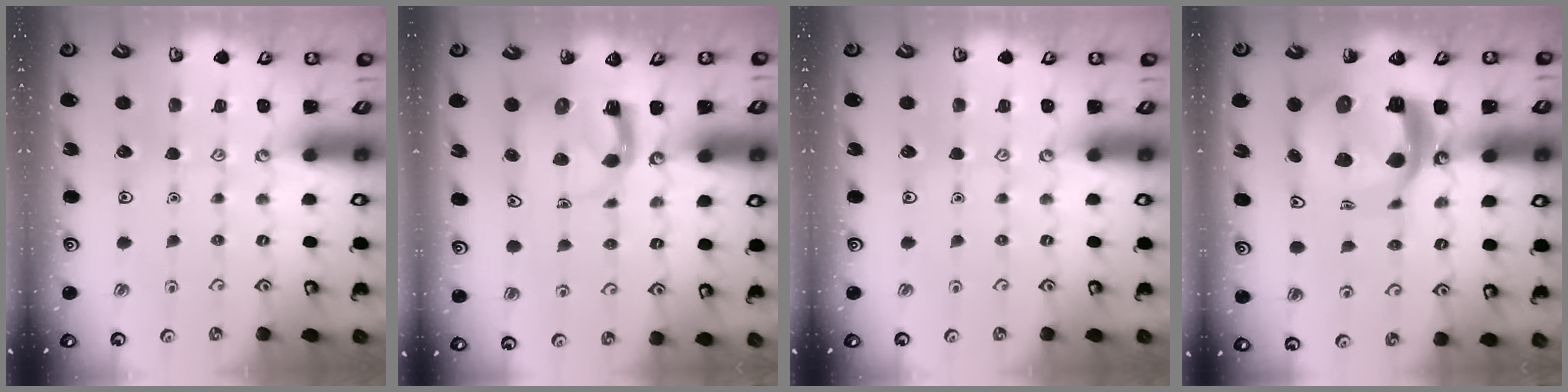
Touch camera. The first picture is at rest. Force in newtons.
{"total": 4.7, "press": 4.7, "slide": 0.2}
{"total": 0.0}
{"total": 14.9, "press": 14.8, "slide": 1.8}